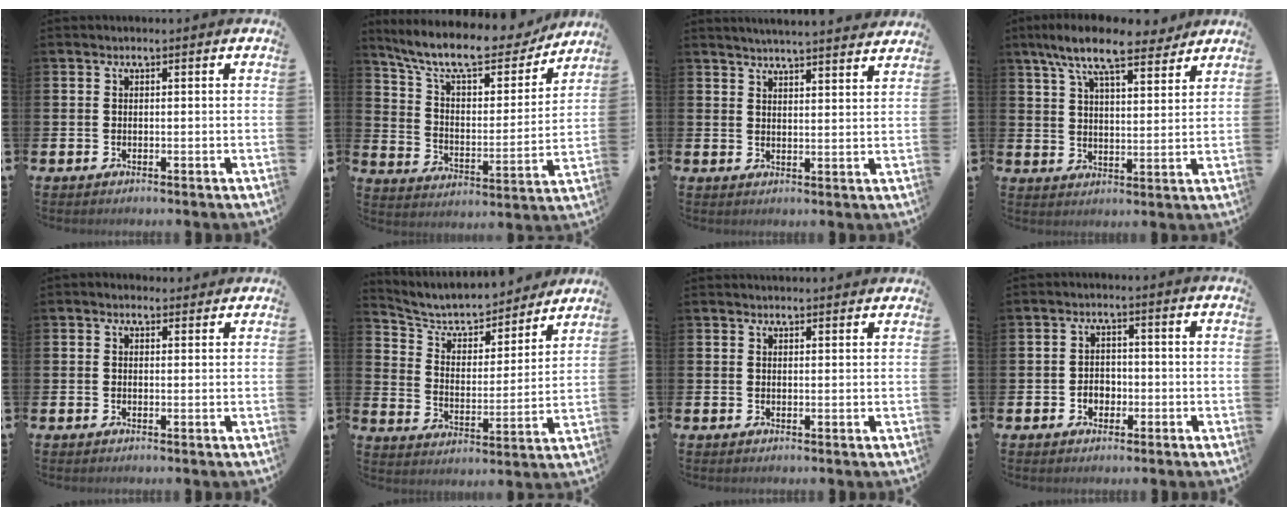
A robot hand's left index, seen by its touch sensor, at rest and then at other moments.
{"total": 11.2, "force": [10.0, 2.8, 4.2], "torque": [-0.108, -0.067, 0.169]}
{"total": 4.2, "force": [4.1, -0.5, 0.2], "torque": [-0.006, -0.029, 0.072]}
{"total": 10.1, "force": [8.6, 2.2, 4.8], "torque": [-0.103, -0.033, 0.152]}
{"total": 1.1, "force": [0.9, 0.6, 0.3], "torque": [0.006, 0.003, 0.013]}
{"total": 7.2, "force": [6.6, 2.2, 1.6], "torque": [-0.061, -0.053, 0.110]}
{"total": 1.5, "force": [1.5, 0.1, 0.0], "torque": [0.012, -0.008, 0.025]}
{"total": 2.4, "force": [-0.9, 2.0, 1.1], "torque": [-0.008, -0.002, -0.023]}